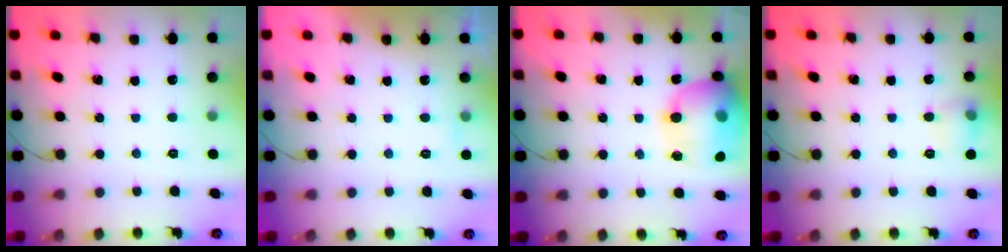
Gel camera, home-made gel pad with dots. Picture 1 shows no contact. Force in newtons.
{"total": 7.0, "press": 1.7, "slide": 6.8}
{"total": 19.5, "press": 19.4, "slide": 2.4}
{"total": 7.7, "press": 7.6, "slide": 1.1}